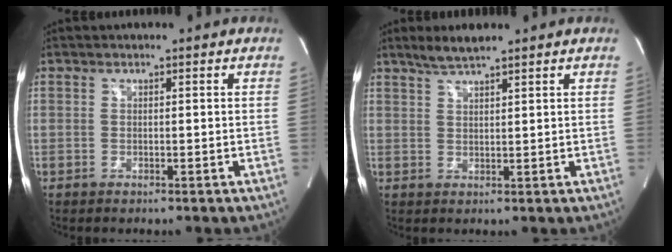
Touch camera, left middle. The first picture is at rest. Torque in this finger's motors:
{"motor_torque": [0.14, -0.03, -0.03, 0.02]}